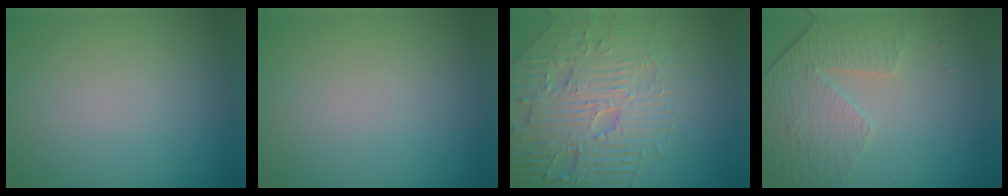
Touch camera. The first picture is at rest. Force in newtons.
{"total": 0.0}
{"total": 8.6, "press": 6.3, "slide": 5.9}
{"total": 4.7, "press": 3.4, "slide": 3.2}